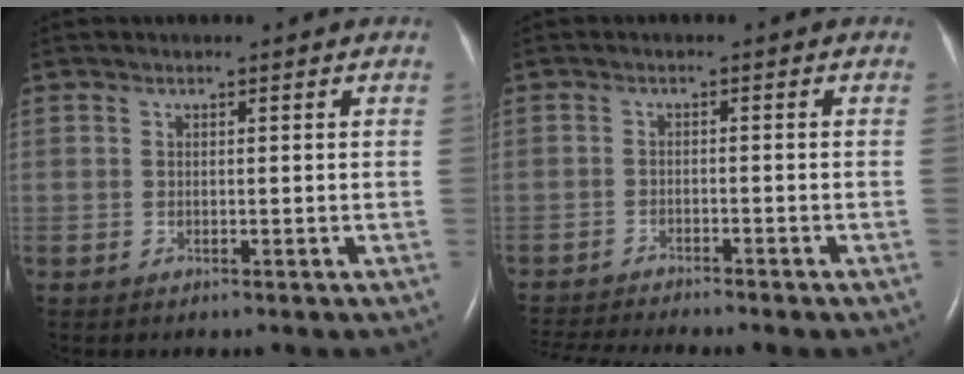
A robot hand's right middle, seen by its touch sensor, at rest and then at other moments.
{"total": 7.9, "force": [-7.4, -0.6, 2.9], "torque": [-0.039, -0.013, -0.116]}